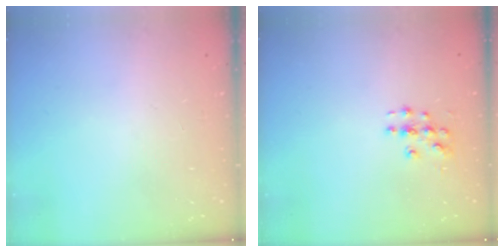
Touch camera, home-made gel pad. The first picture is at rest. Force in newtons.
{"total": 3.9, "press": 3.9, "slide": 0.2}